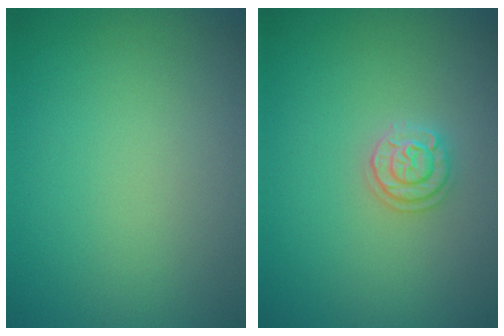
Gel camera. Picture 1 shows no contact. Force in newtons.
{"total": 1.9, "press": 1.9, "slide": 0.2}